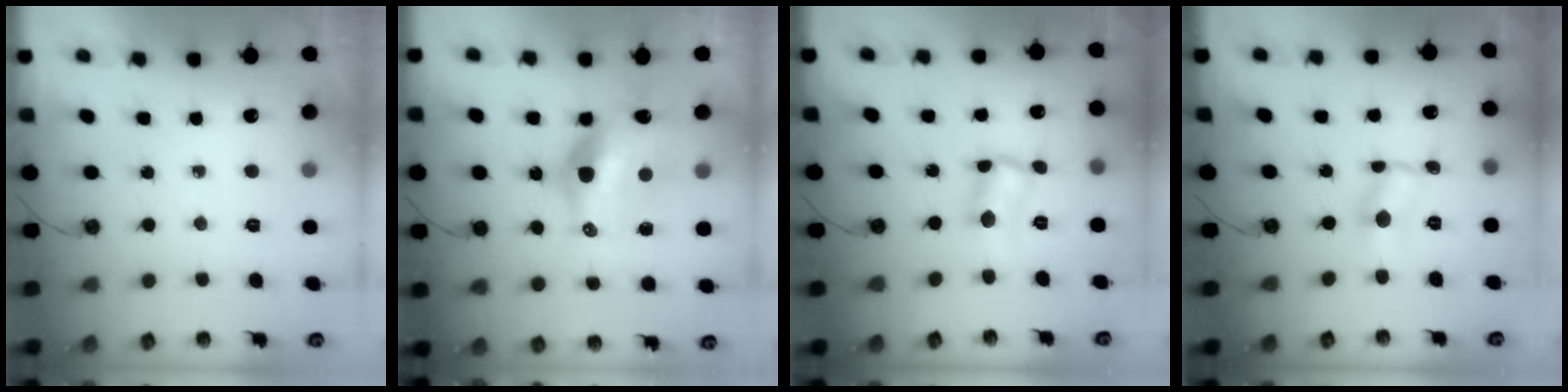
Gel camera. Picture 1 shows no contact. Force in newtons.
{"total": 13.8, "press": 13.7, "slide": 1.6}
{"total": 4.3, "press": 4.3, "slide": 0.2}
{"total": 1.9, "press": 1.9, "slide": 0.2}